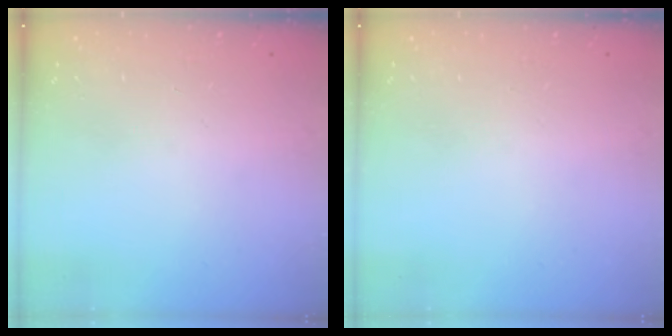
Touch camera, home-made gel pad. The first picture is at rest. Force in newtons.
{"total": 0.0}